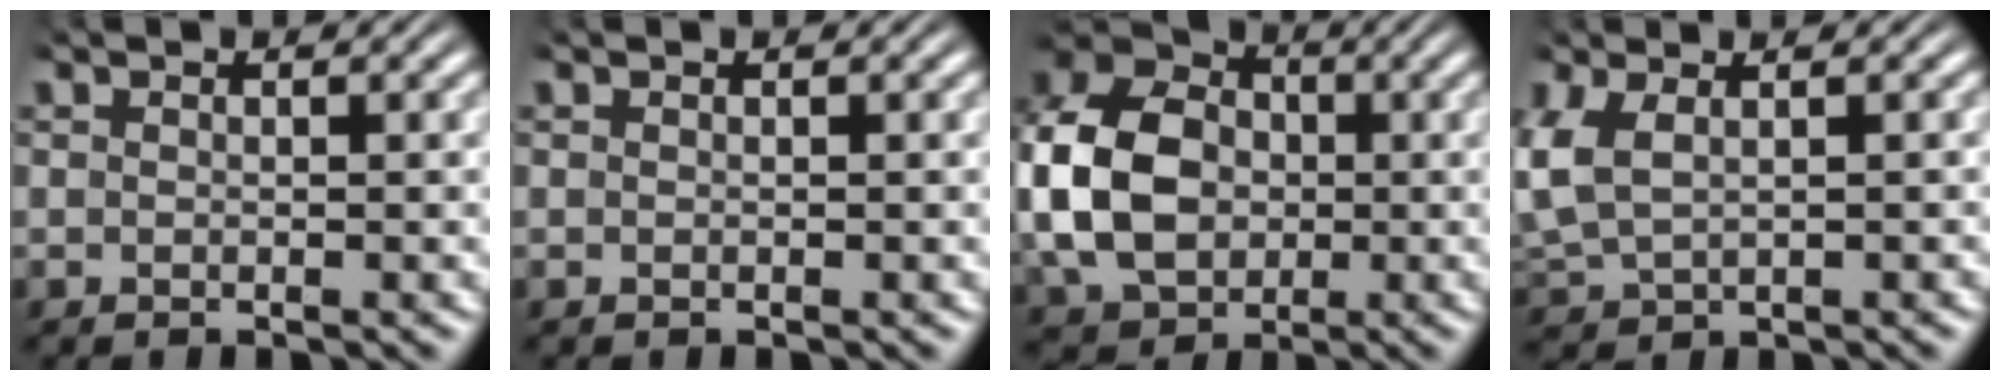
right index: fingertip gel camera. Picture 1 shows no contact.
{"total": 0.0}
{"total": 11.8, "force": [0.2, 9.7, 6.6], "torque": [-0.143, -0.017, 0.006]}
{"total": 4.1, "force": [0.7, 3.2, 2.5], "torque": [-0.075, -0.004, 0.024]}